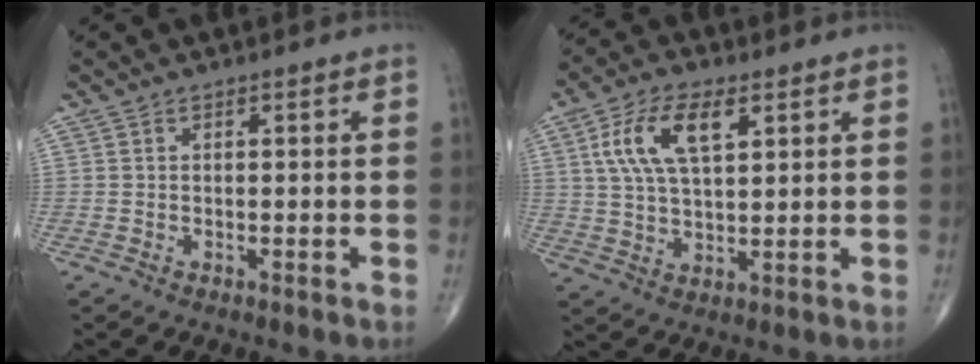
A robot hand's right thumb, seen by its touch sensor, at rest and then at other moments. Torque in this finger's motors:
{"motor_torque": [0.14, 0.21, 0.93, 0.49, 0.32]}